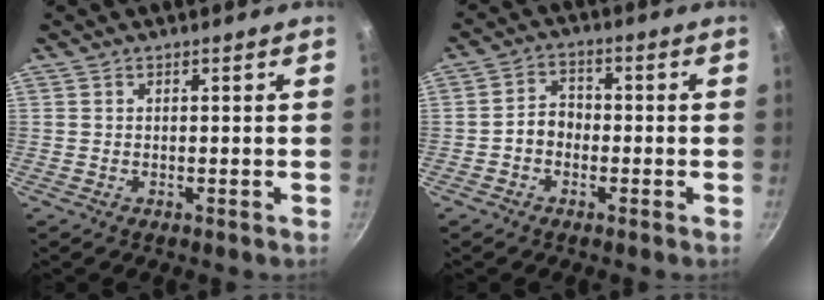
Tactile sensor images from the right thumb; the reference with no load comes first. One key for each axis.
{"total": 4.5, "fx": -1.3, "fy": 3.6, "fz": 2.4, "tx": -0.018, "ty": 0.023, "tz": -0.031}